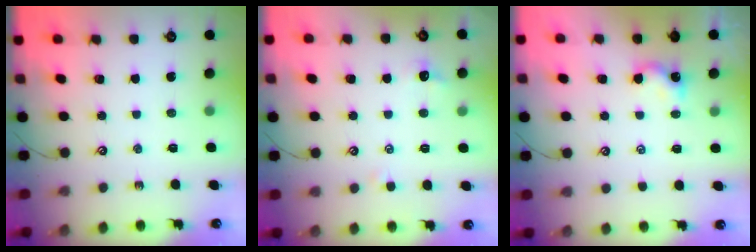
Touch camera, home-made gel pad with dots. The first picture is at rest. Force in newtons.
{"total": 0.8, "press": 0.5, "slide": 0.7}
{"total": 0.8, "press": 0.7, "slide": 0.4}